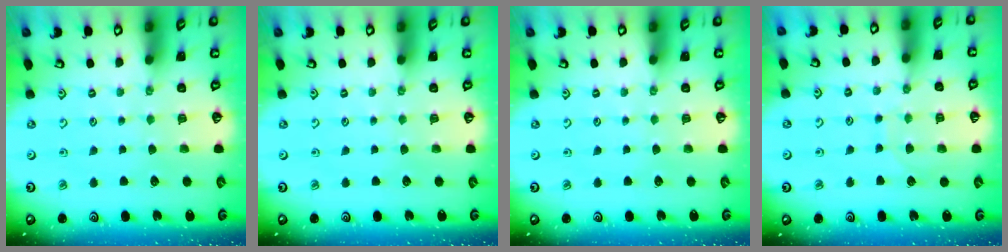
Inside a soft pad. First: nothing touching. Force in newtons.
{"total": 0.0}
{"total": 0.0}
{"total": 7.1, "press": 7.1, "slide": 0.5}